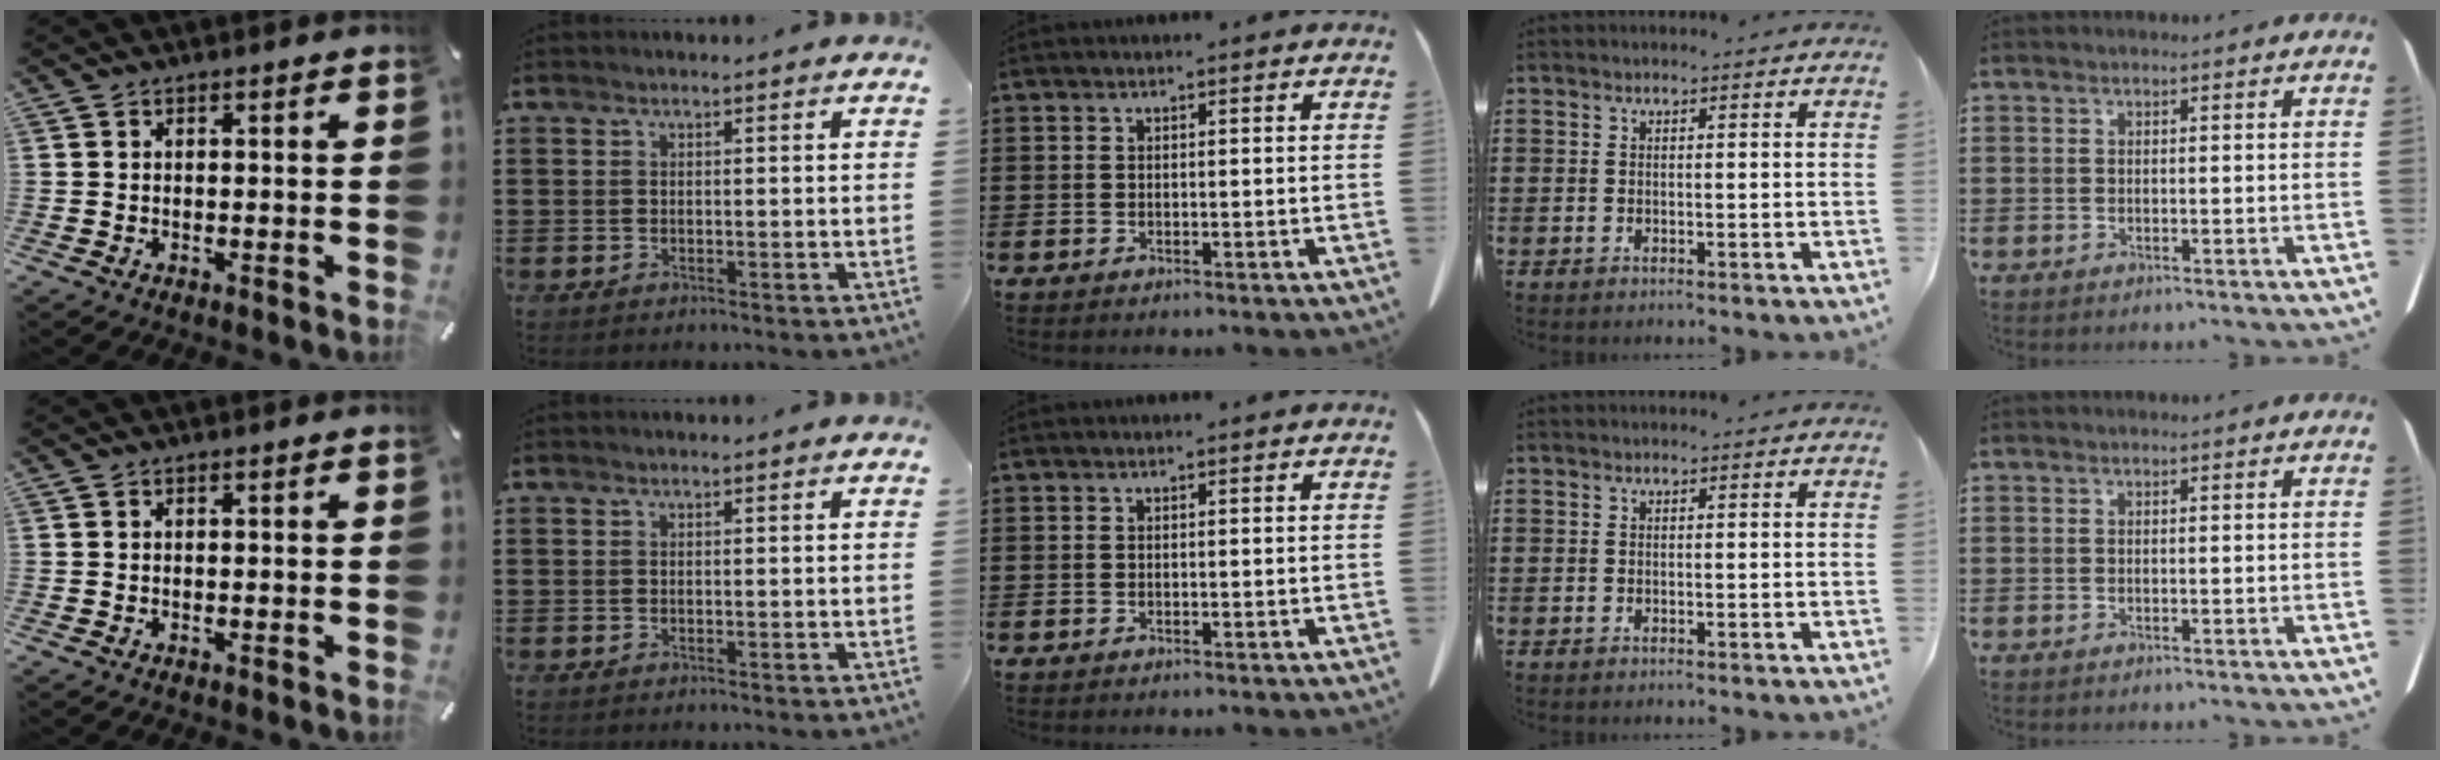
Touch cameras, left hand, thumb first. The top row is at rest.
{}